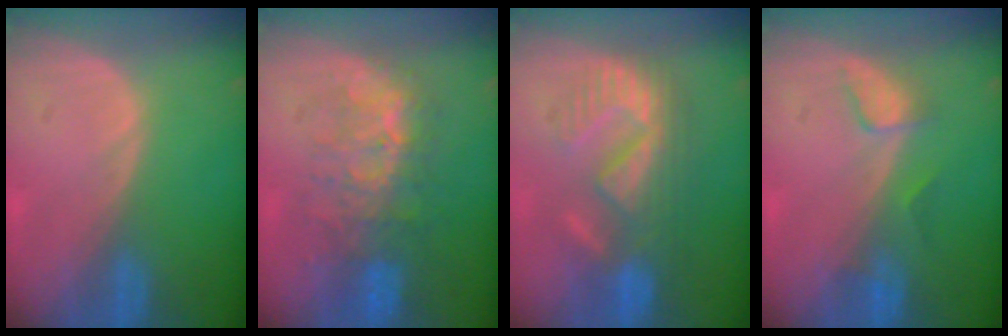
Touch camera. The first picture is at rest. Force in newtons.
{"total": 9.3, "press": 8.5, "slide": 4.0}
{"total": 9.1, "press": 8.9, "slide": 1.9}
{"total": 2.8, "press": 2.7, "slide": 0.4}